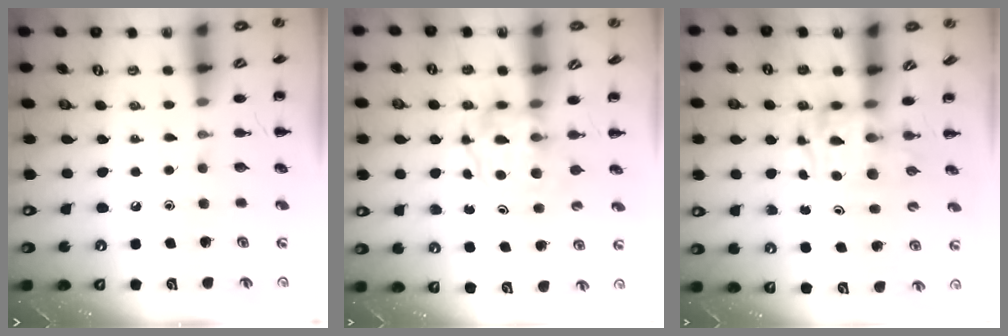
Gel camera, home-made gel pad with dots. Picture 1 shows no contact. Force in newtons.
{"total": 3.7, "press": 3.7, "slide": 0.2}
{"total": 3.3, "press": 3.3, "slide": 0.6}